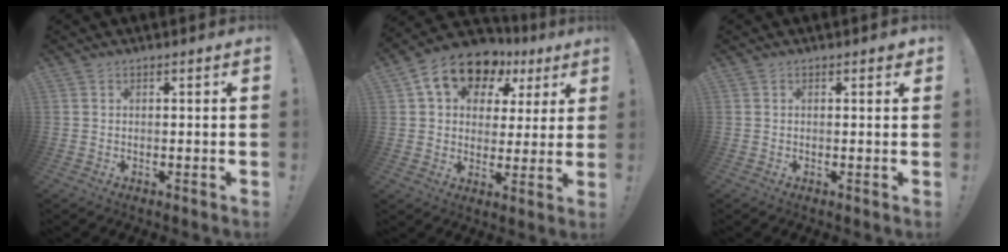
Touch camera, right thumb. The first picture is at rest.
{"total": 13.8, "force": [7.6, 9.2, 7.0], "torque": [-0.112, -0.043, 0.138]}
{"total": 1.0, "force": [0.6, 0.4, 0.7], "torque": [0.000, -0.004, 0.009]}